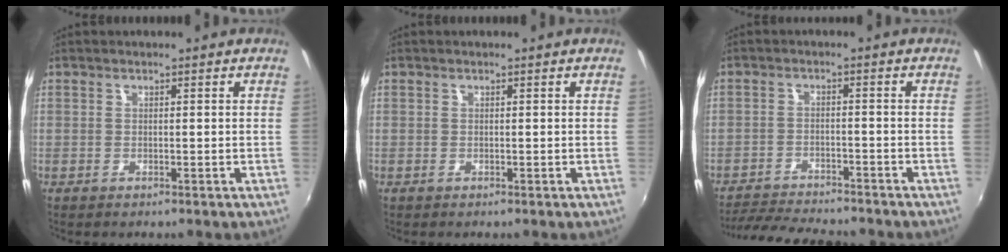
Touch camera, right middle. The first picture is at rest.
{"total": 0.0}
{"total": 11.2, "force": [-10.3, 1.7, 4.0], "torque": [-0.101, -0.015, -0.163]}